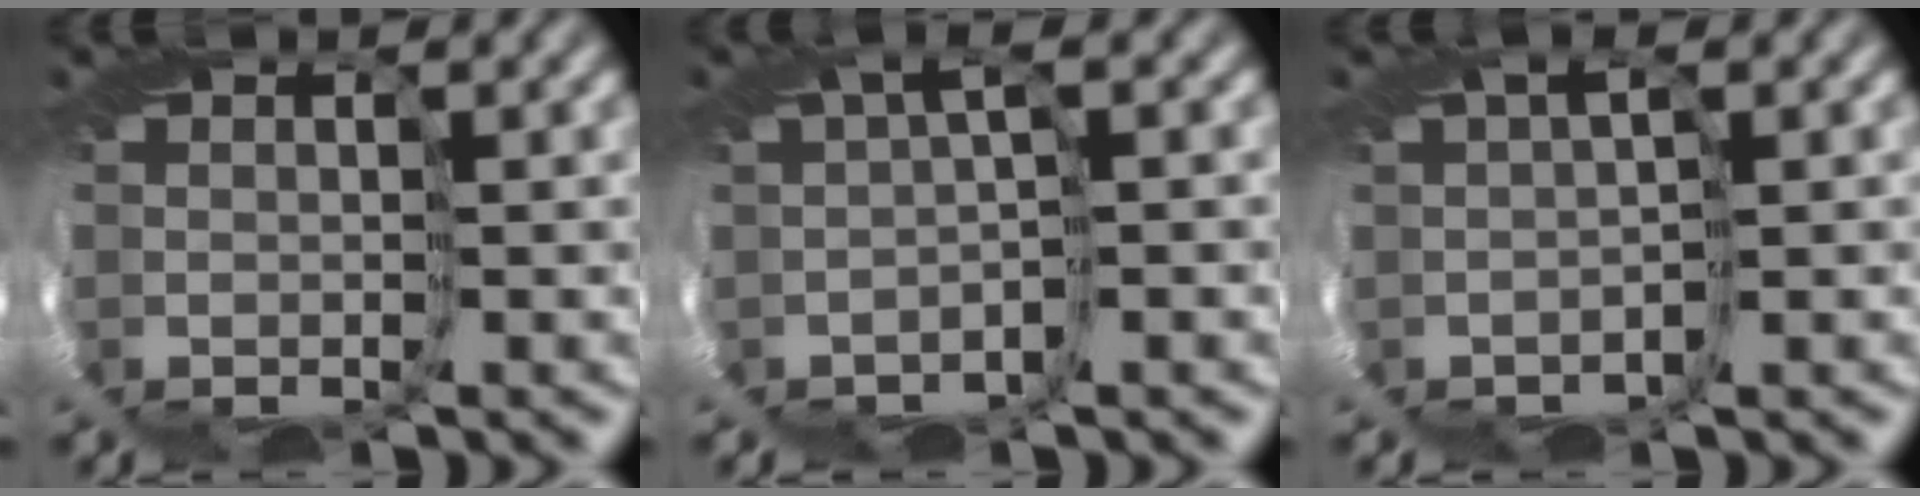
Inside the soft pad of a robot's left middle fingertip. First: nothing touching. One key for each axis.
{"total": 1.2, "fx": -1.0, "fy": -0.4, "fz": 0.6, "tx": -0.016, "ty": -0.004, "tz": -0.019}
{"total": 0.7, "fx": -0.5, "fy": -0.5, "fz": 0.1, "tx": -0.002, "ty": -0.003, "tz": -0.008}